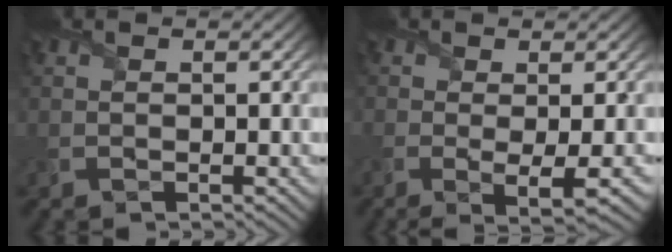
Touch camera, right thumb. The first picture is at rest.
{"total": 3.4, "force": [-0.8, 0.4, 3.2], "torque": [-0.072, -0.012, -0.015]}